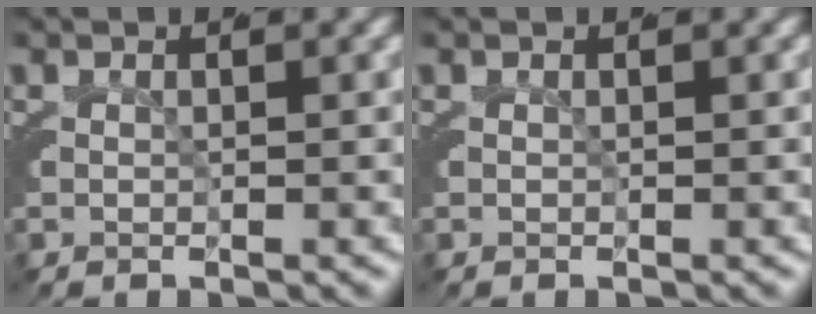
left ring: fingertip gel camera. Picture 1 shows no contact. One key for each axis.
{"total": 0.0}